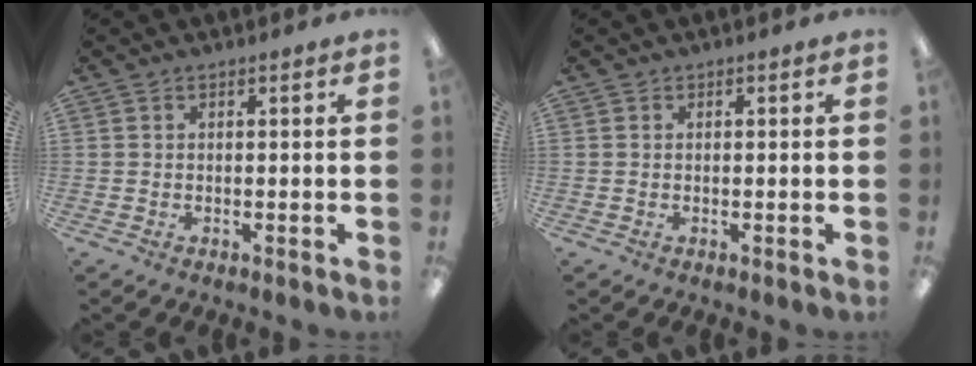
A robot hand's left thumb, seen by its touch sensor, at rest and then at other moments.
{"total": 0.0}